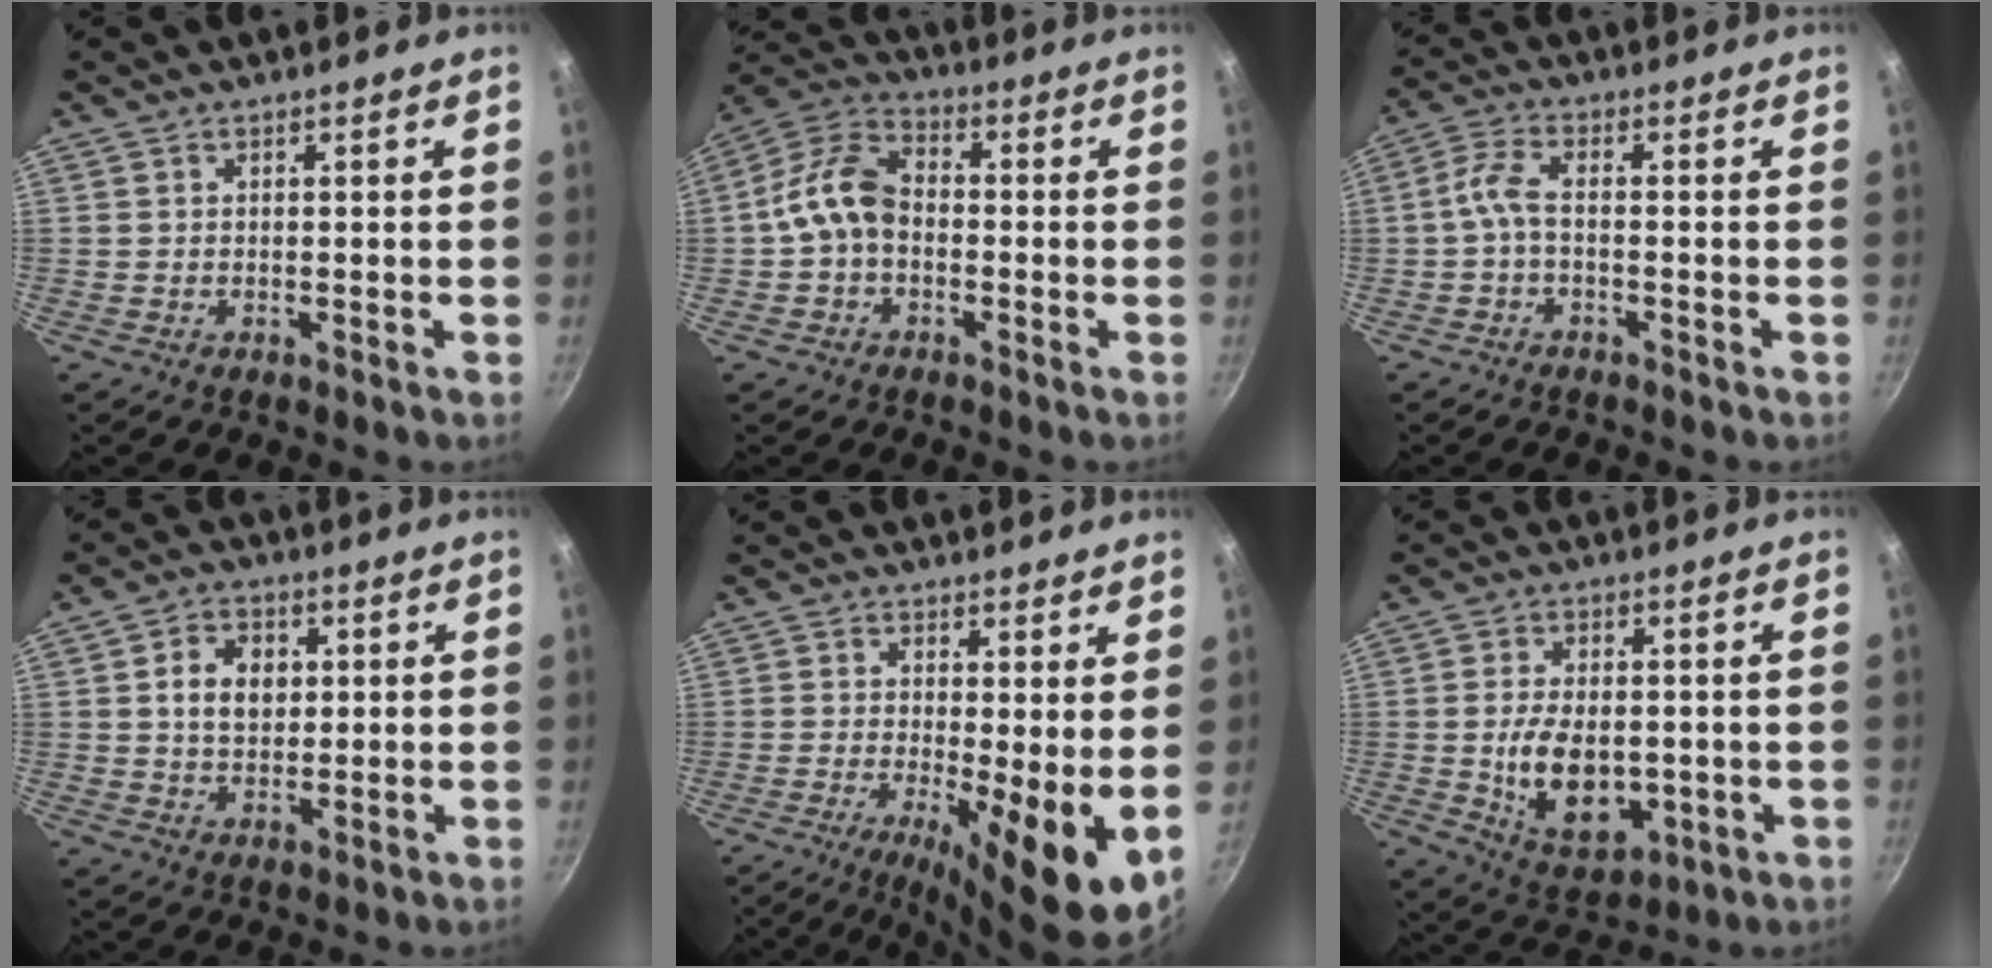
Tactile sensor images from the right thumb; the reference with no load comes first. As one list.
[{"total": 9.7, "force": [-1.3, 6.8, 6.7], "torque": [-0.113, 0.034, -0.043]}, {"total": 4.1, "force": [-1.3, 1.6, 3.6], "torque": [-0.091, 0.019, -0.036]}, {"total": 7.1, "force": [1.3, 5.3, 4.6], "torque": [-0.056, 0.003, 0.019]}, {"total": 10.5, "force": [-1.0, 2.5, 10.1], "torque": [-0.147, -0.017, -0.014]}, {"total": 12.1, "force": [-1.1, 7.5, 9.4], "torque": [-0.143, -0.009, -0.002]}]